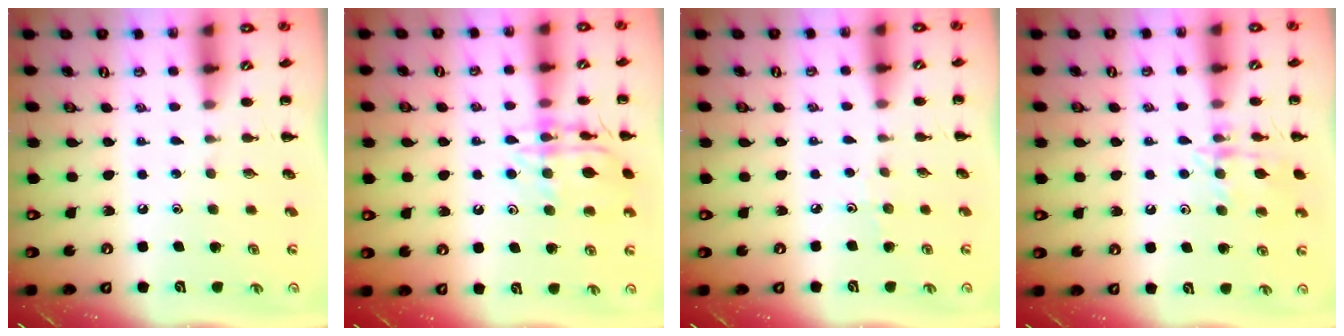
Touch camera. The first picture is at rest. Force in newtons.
{"total": 14.8, "press": 14.8, "slide": 0.8}
{"total": 2.9, "press": 2.7, "slide": 1.2}
{"total": 12.2, "press": 12.1, "slide": 0.8}